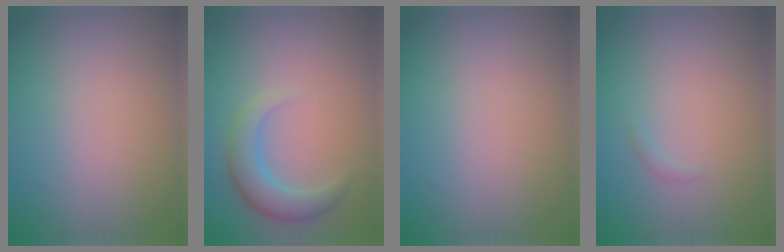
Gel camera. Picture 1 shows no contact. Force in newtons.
{"total": 3.7, "press": 3.7, "slide": 0.1}
{"total": 0.0}
{"total": 0.5, "press": 0.5, "slide": 0.1}